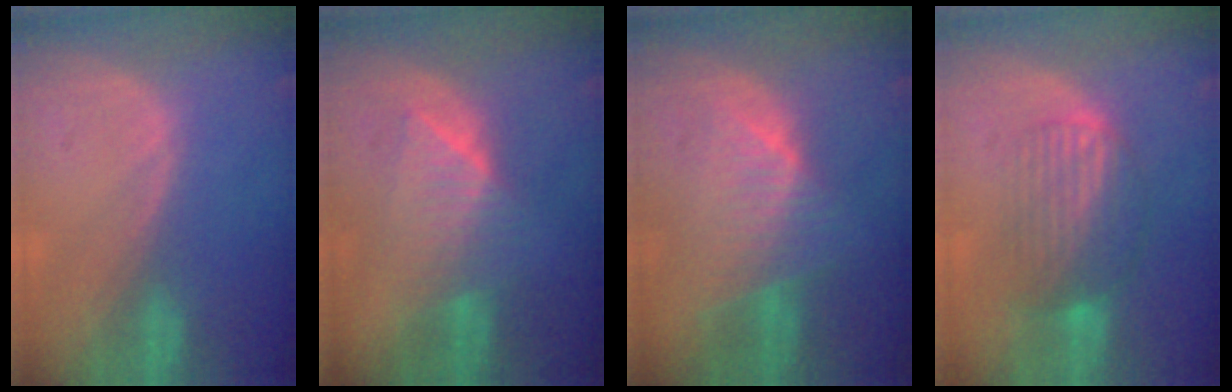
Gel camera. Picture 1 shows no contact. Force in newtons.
{"total": 6.4, "press": 6.3, "slide": 1.1}
{"total": 7.9, "press": 7.0, "slide": 3.6}
{"total": 7.0, "press": 6.5, "slide": 2.5}